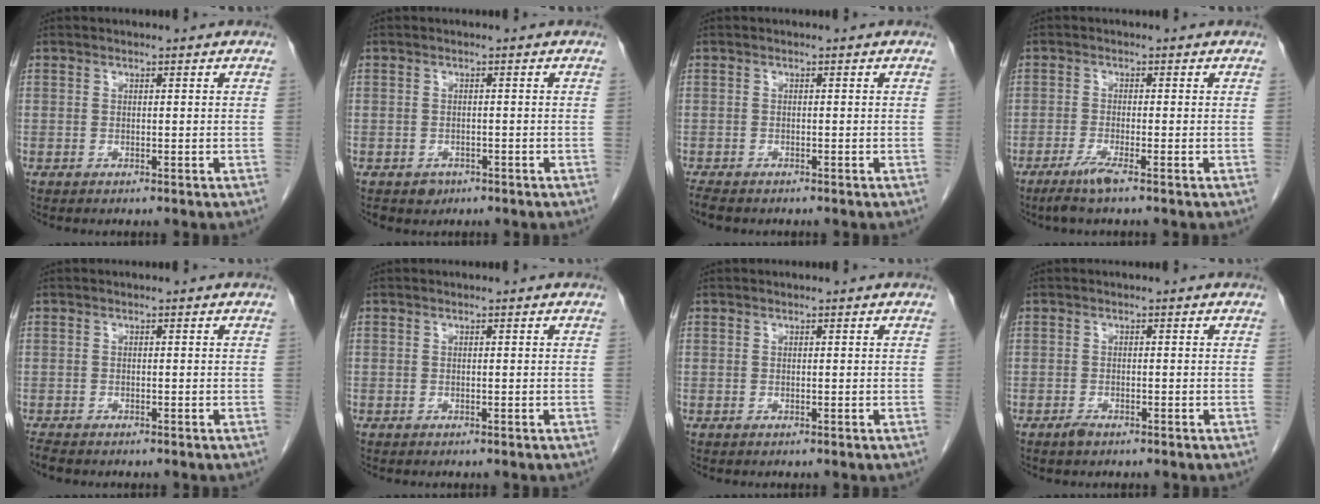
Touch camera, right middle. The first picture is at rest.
{"total": 1.9, "force": [-1.1, 1.5, 0.4], "torque": [-0.009, 0.003, -0.012]}
{"total": 2.7, "force": [-2.2, 0.8, 1.2], "torque": [-0.026, -0.008, -0.033]}
{"total": 3.1, "force": [-2.1, -0.3, 2.3], "torque": [-0.052, -0.009, -0.046]}
{"total": 2.0, "force": [-1.7, 0.5, 0.8], "torque": [-0.021, -0.006, -0.026]}
{"total": 0.0}
{"total": 0.0}
{"total": 1.2, "force": [-1.0, 0.5, 0.6], "torque": [-0.016, -0.001, -0.015]}